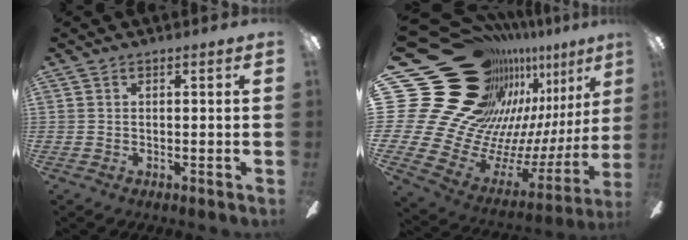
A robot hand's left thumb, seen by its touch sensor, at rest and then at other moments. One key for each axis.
{"total": 31.5, "fx": 18.7, "fy": 19.2, "fz": 16.5, "tx": -0.282, "ty": -0.197, "tz": 0.409}